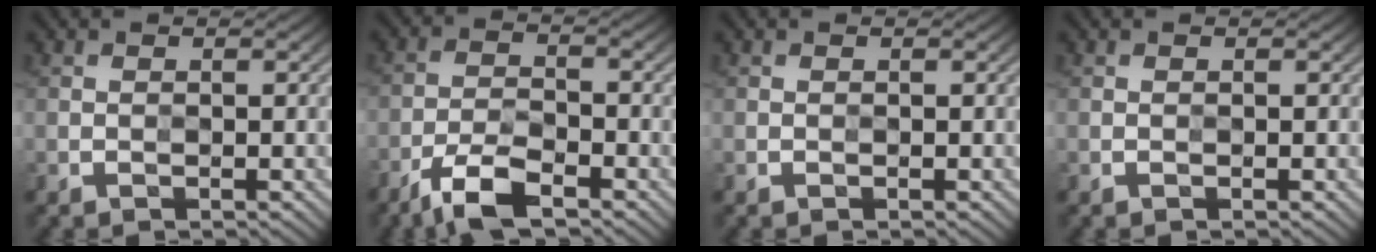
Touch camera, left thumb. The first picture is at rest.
{"total": 6.3, "force": [-4.5, 1.9, 4.0], "torque": [-0.080, 0.000, -0.091]}
{"total": 0.0}
{"total": 0.0}